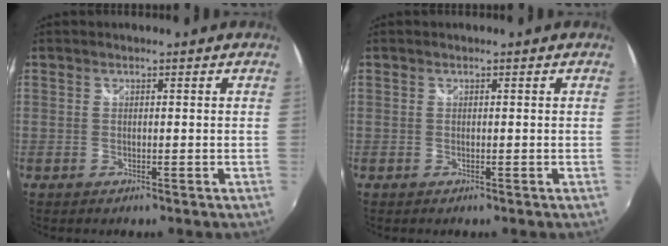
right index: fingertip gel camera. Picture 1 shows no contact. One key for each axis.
{"total": 0.0}